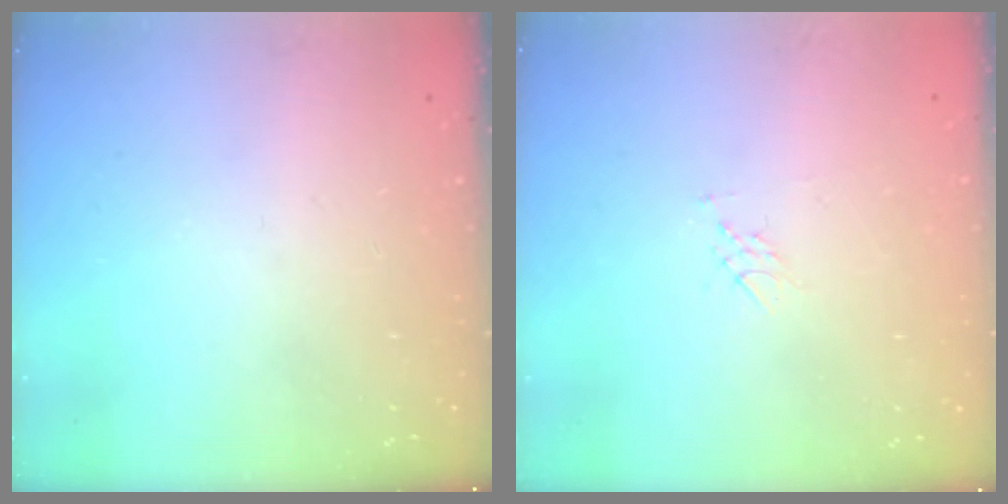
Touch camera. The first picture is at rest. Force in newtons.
{"total": 3.5, "press": 3.3, "slide": 1.1}